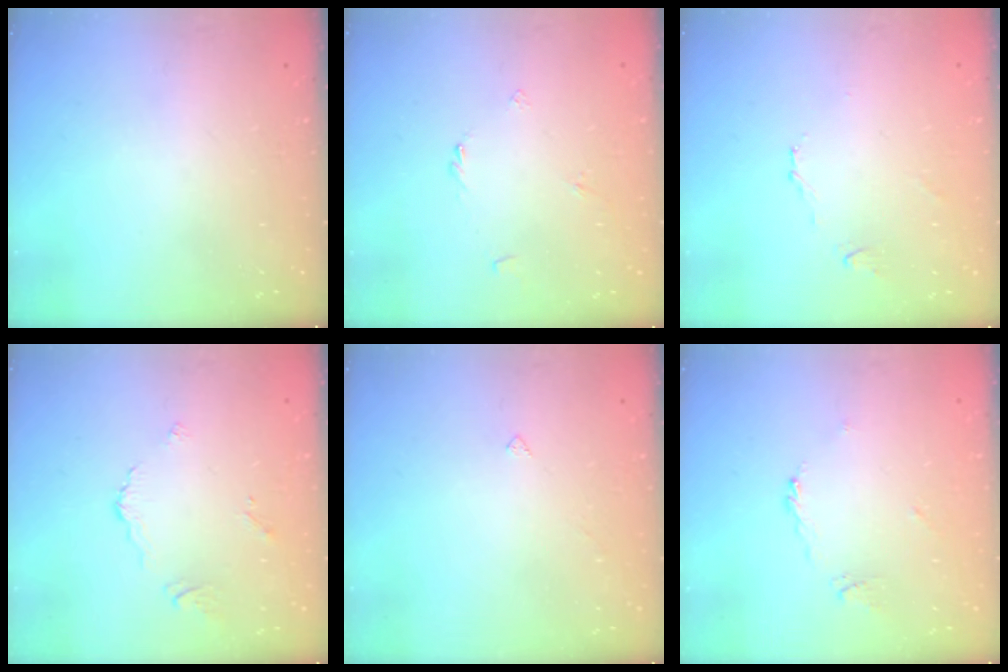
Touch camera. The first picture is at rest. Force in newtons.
{"total": 1.8, "press": 1.8, "slide": 0.5}
{"total": 2.7, "press": 2.6, "slide": 0.6}
{"total": 3.7, "press": 3.7, "slide": 0.4}
{"total": 2.3, "press": 2.3, "slide": 0.5}
{"total": 3.6, "press": 3.5, "slide": 0.6}